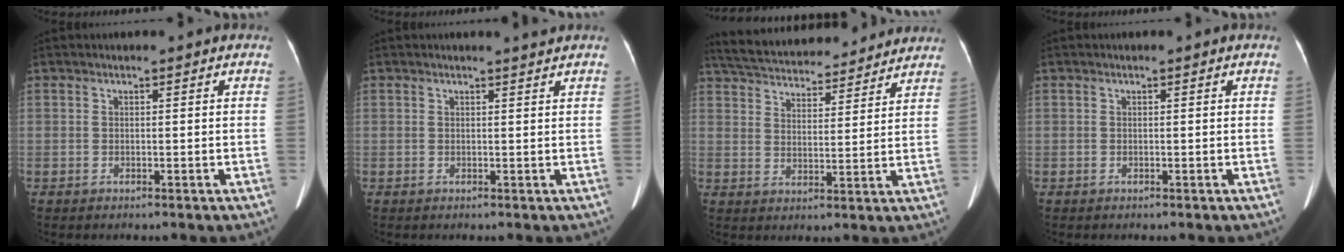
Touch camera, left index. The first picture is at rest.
{"total": 1.5, "force": [1.3, -0.6, 0.2], "torque": [-0.012, -0.009, 0.021]}
{"total": 20.4, "force": [18.6, 4.5, 6.8], "torque": [-0.131, 0.034, 0.267]}
{"total": 0.0}